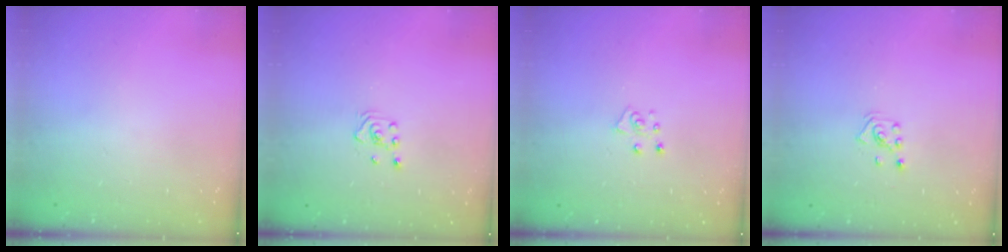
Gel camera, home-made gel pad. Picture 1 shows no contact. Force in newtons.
{"total": 2.8, "press": 2.6, "slide": 1.1}
{"total": 4.8, "press": 4.8, "slide": 0.2}
{"total": 2.6, "press": 2.6, "slide": 0.5}